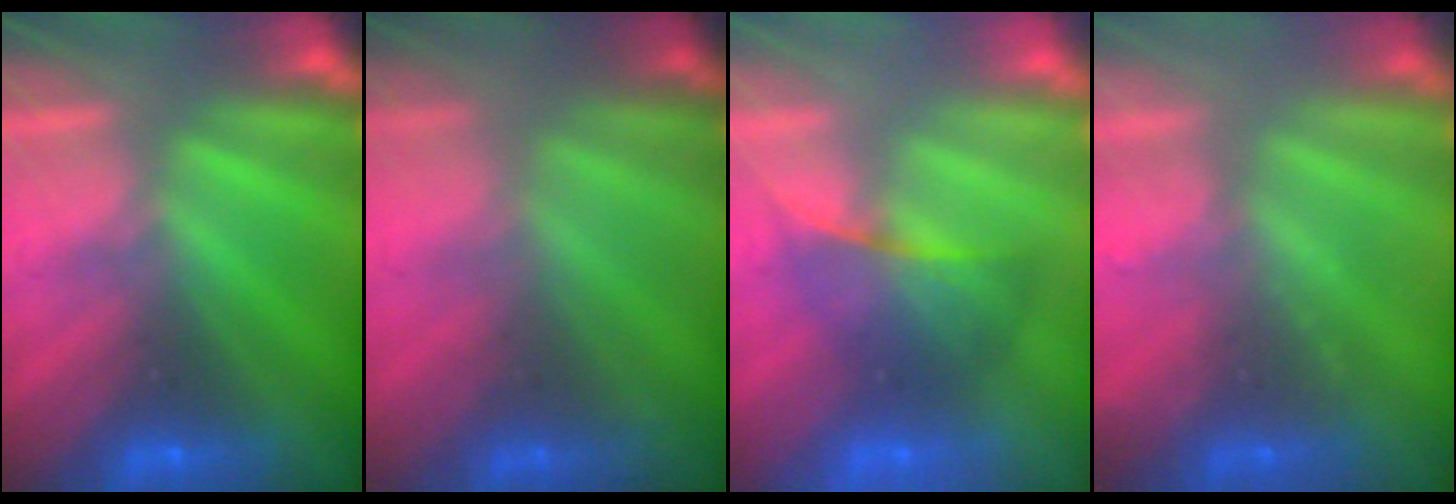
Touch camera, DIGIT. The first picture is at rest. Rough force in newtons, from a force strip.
{"total": 1.6}
{"total": 2.1}
{"total": 2.3}